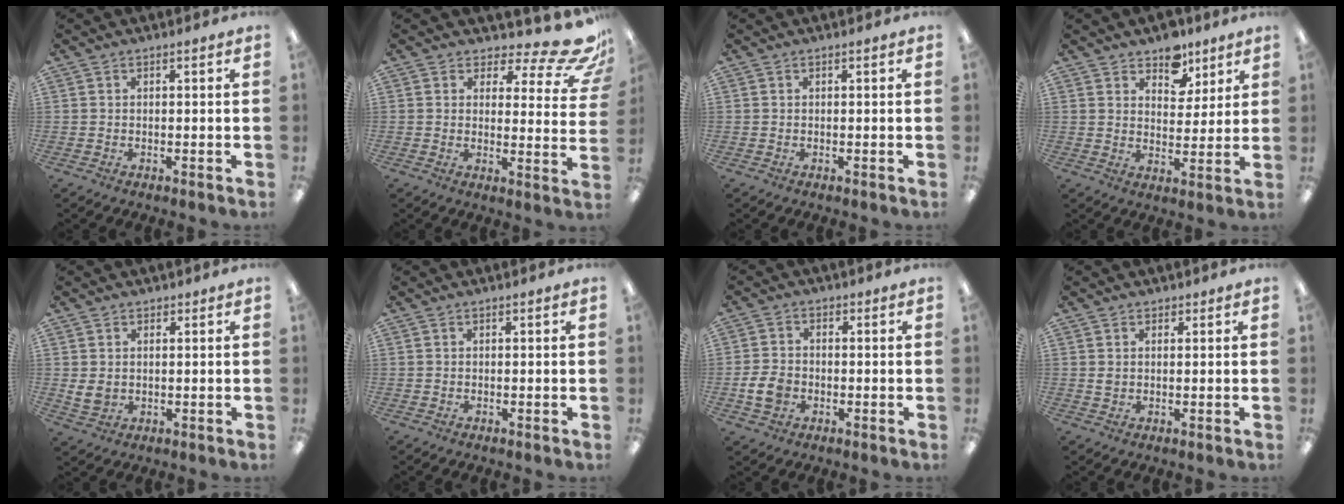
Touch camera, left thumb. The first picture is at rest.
{"total": 9.7, "force": [7.1, 2.9, 5.9], "torque": [-0.077, -0.061, 0.122]}
{"total": 0.0}
{"total": 8.2, "force": [6.3, 4.9, 2.1], "torque": [-0.020, -0.040, 0.112]}
{"total": 3.8, "force": [1.0, 3.2, 1.7], "torque": [-0.031, -0.005, 0.019]}
{"total": 0.0}
{"total": 6.2, "force": [-1.6, 4.9, 3.4], "torque": [-0.069, 0.005, -0.030]}
{"total": 1.5, "force": [0.8, 1.2, 0.4], "torque": [-0.001, 0.000, 0.012]}